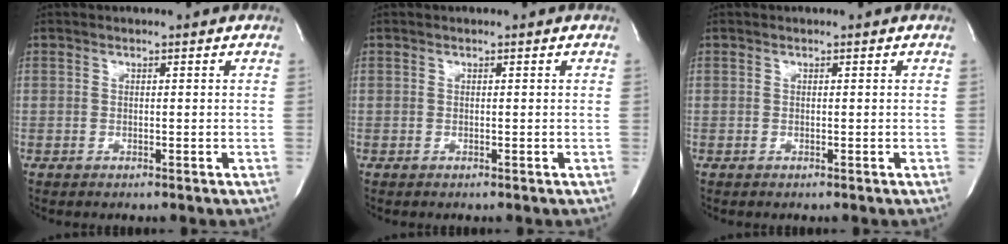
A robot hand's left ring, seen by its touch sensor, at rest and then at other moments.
{"total": 0.0}
{"total": 0.0}